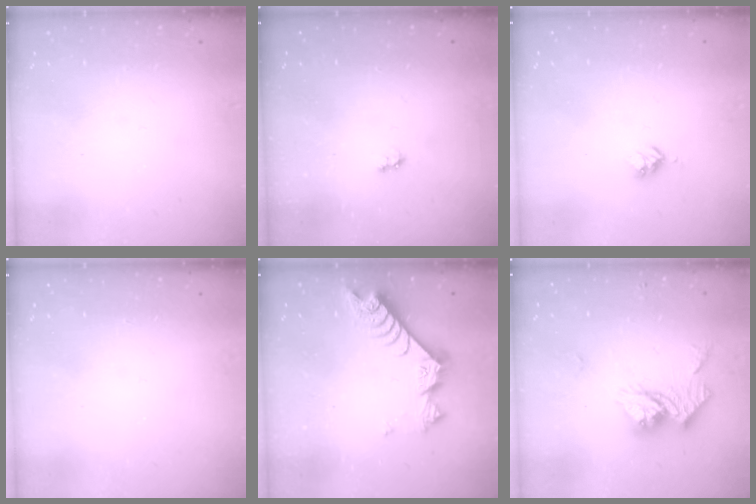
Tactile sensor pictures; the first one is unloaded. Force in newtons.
{"total": 2.6, "press": 2.6, "slide": 0.4}
{"total": 3.0, "press": 2.9, "slide": 0.4}
{"total": 1.7, "press": 1.7, "slide": 0.2}
{"total": 7.9, "press": 7.9, "slide": 0.7}
{"total": 12.6, "press": 12.6, "slide": 1.1}